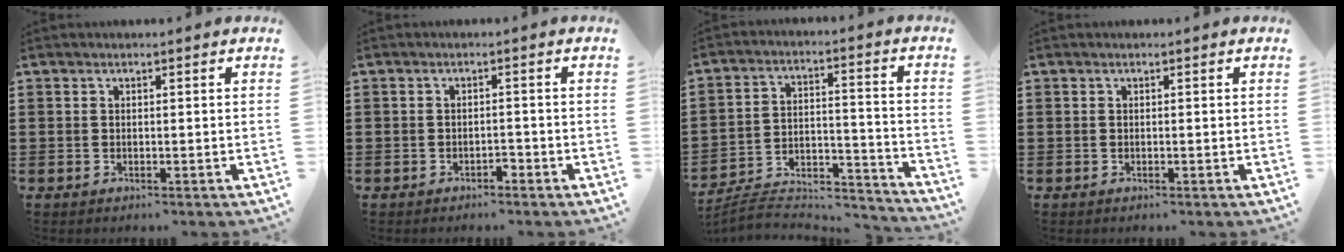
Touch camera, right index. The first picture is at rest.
{"total": 1.3, "force": [-1.2, 0.5, 0.4], "torque": [-0.014, -0.002, -0.024]}
{"total": 5.4, "force": [-4.9, 1.7, 1.5], "torque": [-0.025, 0.004, -0.096]}
{"total": 0.0}